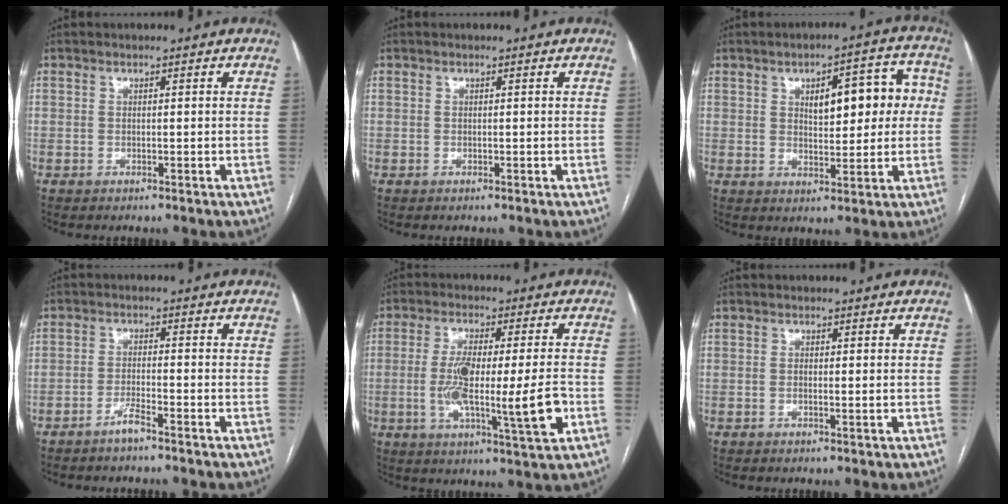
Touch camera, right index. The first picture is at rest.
{"total": 0.0}
{"total": 9.8, "force": [1.9, 4.1, 8.7], "torque": [-0.107, 0.031, 0.029]}
{"total": 2.7, "force": [-2.2, -0.1, 1.5], "torque": [-0.033, -0.001, -0.044]}
{"total": 12.8, "force": [-2.3, 1.2, 12.5], "torque": [-0.216, -0.008, -0.035]}
{"total": 0.9, "force": [0.1, 0.2, 0.9], "torque": [-0.017, 0.001, 0.004]}